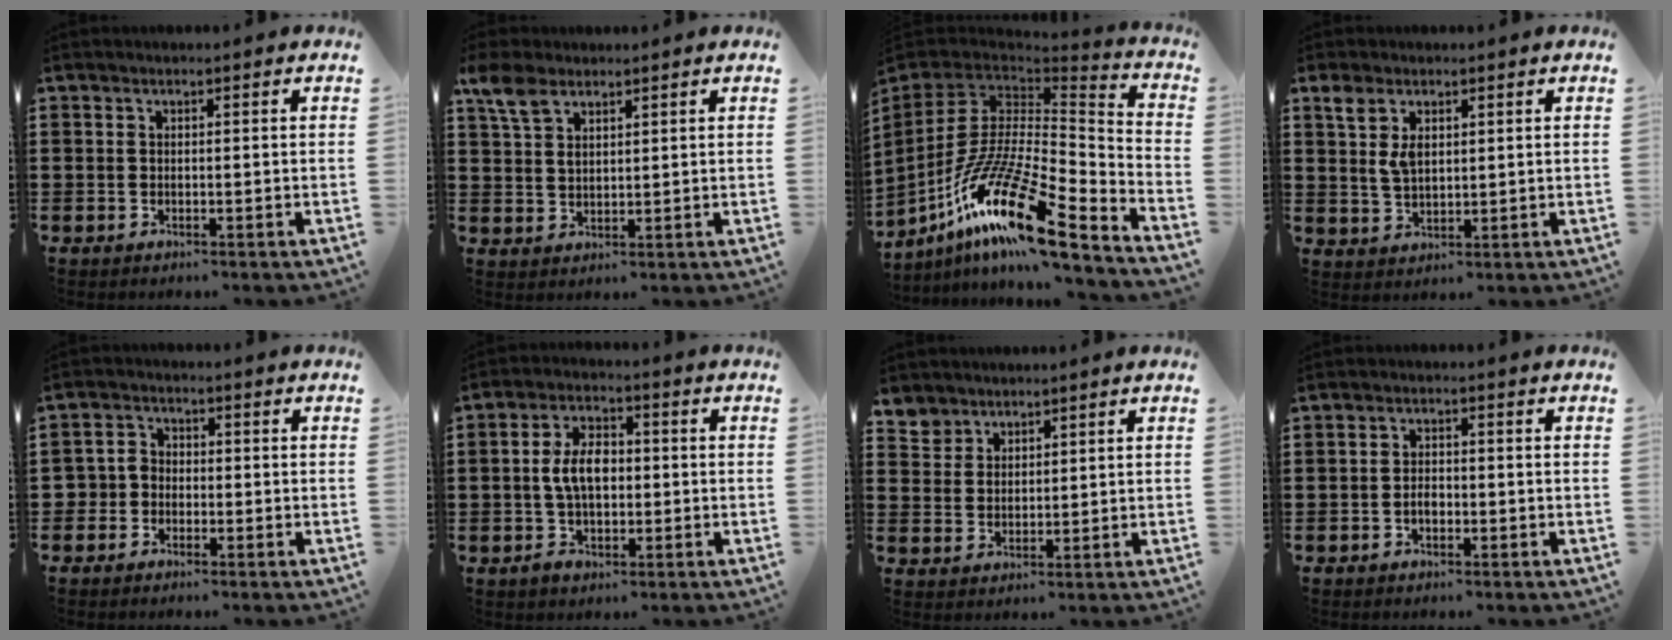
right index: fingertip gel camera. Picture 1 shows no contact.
{"total": 5.3, "force": [3.5, 2.9, 2.9], "torque": [-0.069, 0.008, 0.066]}
{"total": 20.3, "force": [-11.5, 5.4, 15.8], "torque": [-0.340, 0.014, -0.219]}
{"total": 4.5, "force": [1.9, 2.4, 3.3], "torque": [-0.074, 0.009, 0.033]}
{"total": 2.8, "force": [-1.7, 2.2, 0.2], "torque": [-0.021, 0.003, -0.043]}
{"total": 7.0, "force": [-0.4, 4.2, 5.6], "torque": [-0.118, 0.002, -0.016]}
{"total": 3.7, "force": [3.0, 2.1, -0.1], "torque": [-0.013, 0.005, 0.059]}
{"total": 1.8, "force": [-0.7, 1.1, 1.3], "torque": [-0.026, 0.003, -0.014]}